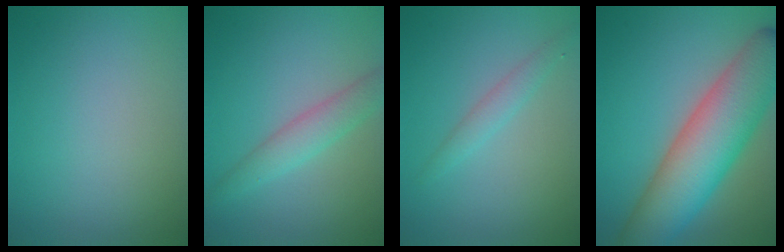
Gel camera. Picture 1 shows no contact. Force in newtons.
{"total": 2.9, "press": 2.9, "slide": 0.1}
{"total": 1.7, "press": 1.7, "slide": 0.0}
{"total": 11.2, "press": 11.2, "slide": 0.3}